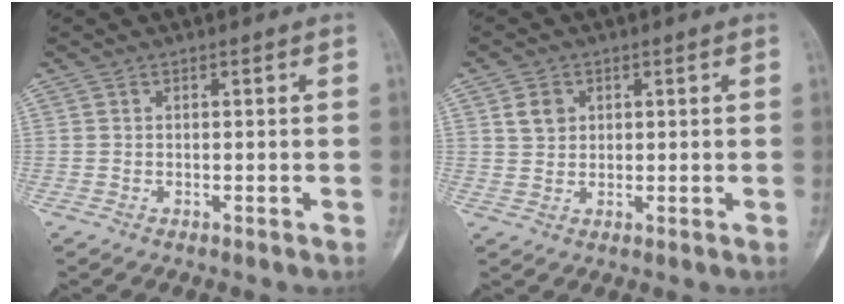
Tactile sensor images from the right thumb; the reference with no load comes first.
{"total": 3.6, "force": [1.5, 2.9, 1.6], "torque": [-0.014, -0.004, 0.030]}